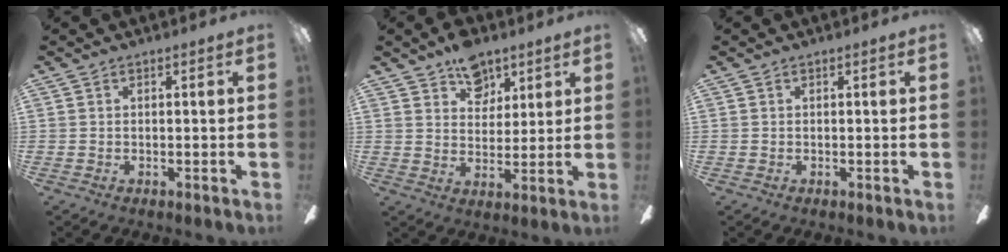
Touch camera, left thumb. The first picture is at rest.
{"total": 9.4, "force": [6.4, 5.9, 3.6], "torque": [-0.042, -0.028, 0.117]}
{"total": 0.0}